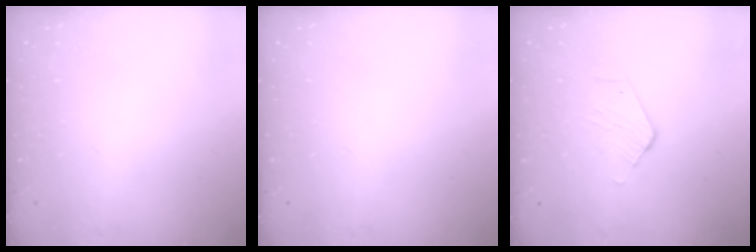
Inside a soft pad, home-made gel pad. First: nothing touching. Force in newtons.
{"total": 0.0}
{"total": 2.4, "press": 2.4, "slide": 0.2}